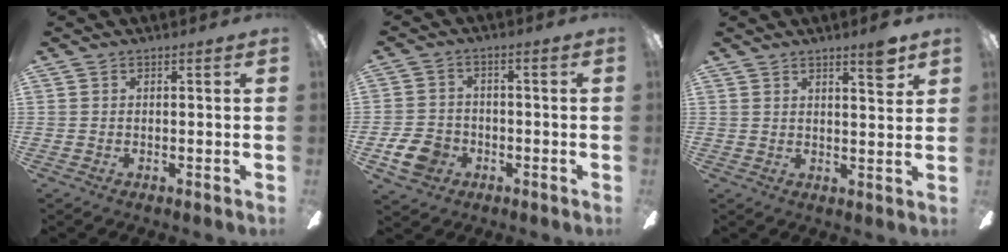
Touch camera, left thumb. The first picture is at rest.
{"total": 7.7, "force": [-3.3, 5.9, 3.8], "torque": [-0.084, 0.016, -0.061]}
{"total": 5.1, "force": [3.5, 0.6, 3.7], "torque": [-0.048, -0.018, 0.051]}